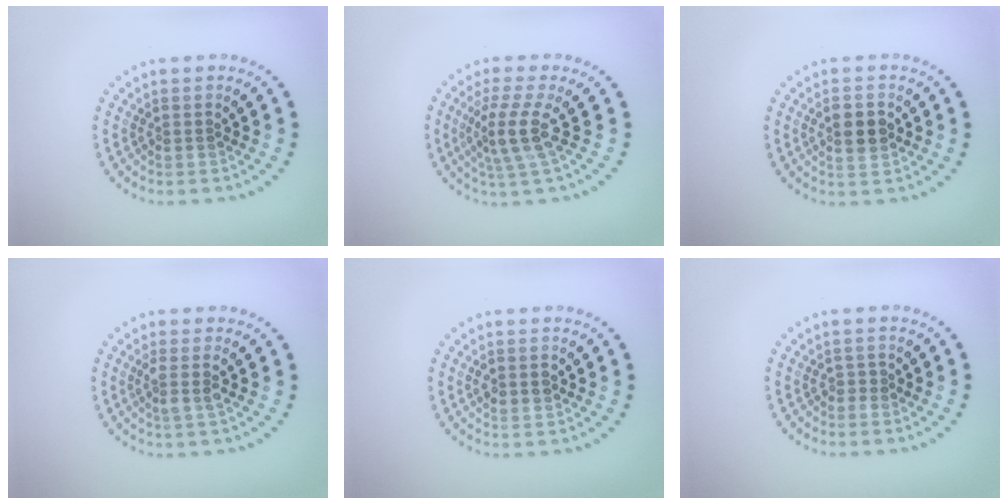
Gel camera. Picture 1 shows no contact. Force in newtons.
{"total": 3.6, "press": 2.9, "slide": 2.0}
{"total": 2.8, "press": 2.8, "slide": 0.0}
{"total": 1.7, "press": 1.4, "slide": 1.0}
{"total": 1.2, "press": 1.1, "slide": 0.1}
{"total": 0.5, "press": 0.2, "slide": 0.5}